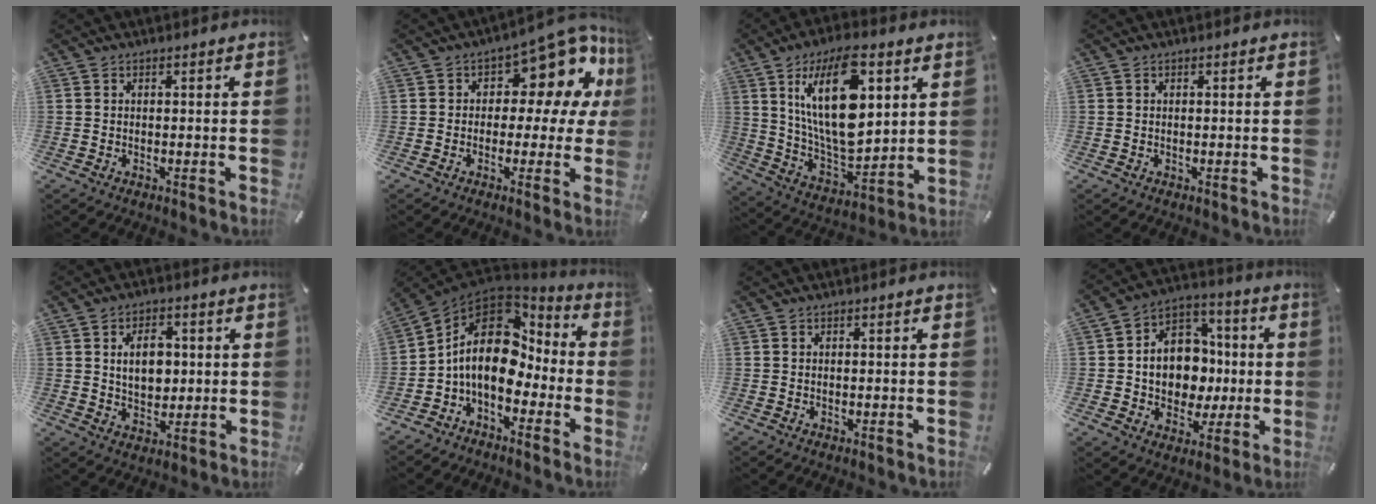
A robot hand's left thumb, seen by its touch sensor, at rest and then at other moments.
{"total": 11.9, "force": [6.7, 6.1, 7.8], "torque": [-0.105, -0.057, 0.116]}
{"total": 22.1, "force": [8.5, 10.4, 17.6], "torque": [-0.338, -0.034, 0.129]}
{"total": 0.0}
{"total": 8.0, "force": [1.3, 5.9, 5.3], "torque": [-0.090, -0.001, 0.017]}
{"total": 15.3, "force": [-0.2, 11.0, 10.6], "torque": [-0.202, 0.002, -0.008]}
{"total": 0.0}
{"total": 13.5, "force": [-1.0, 11.8, 6.5], "torque": [-0.114, 0.010, -0.005]}